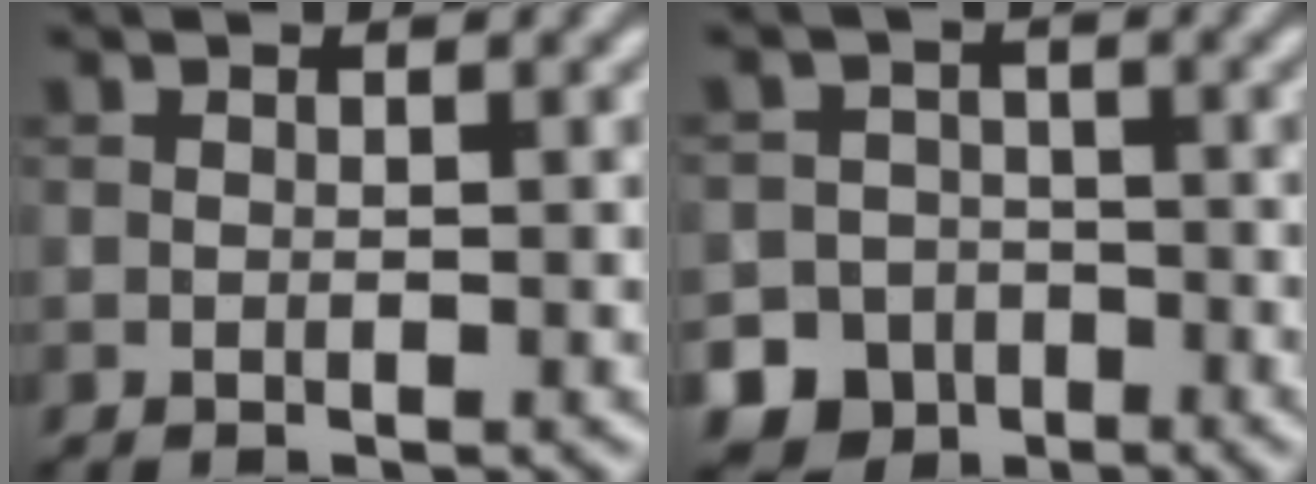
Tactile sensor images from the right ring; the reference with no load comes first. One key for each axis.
{"total": 7.8, "fx": -4.9, "fy": 6.0, "fz": 0.8, "tx": 0.006, "ty": -0.023, "tz": -0.092}